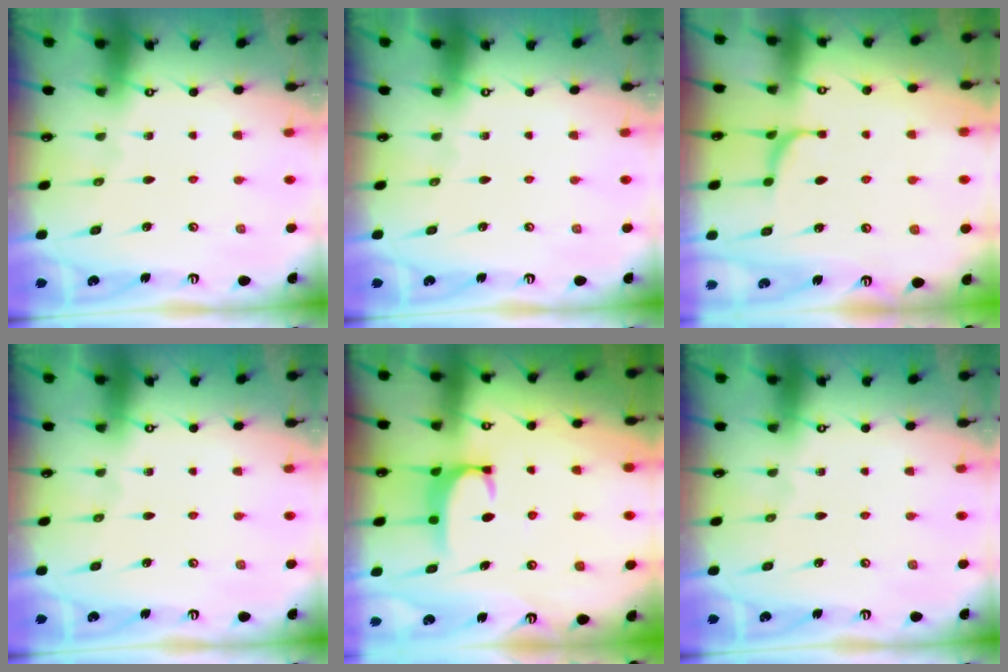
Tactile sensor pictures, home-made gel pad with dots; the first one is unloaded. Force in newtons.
{"total": 0.0}
{"total": 3.9, "press": 3.9, "slide": 0.3}
{"total": 0.0}
{"total": 2.2, "press": 2.1, "slide": 0.5}
{"total": 0.0}